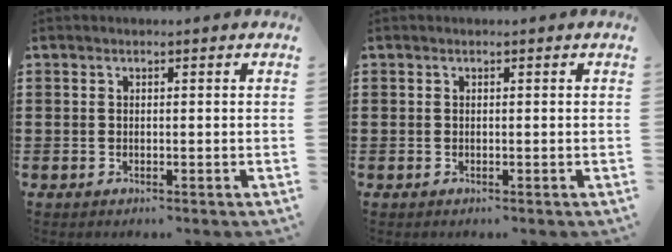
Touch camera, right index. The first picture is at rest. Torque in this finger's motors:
{"motor_torque": [0.11, 0.10, 0.07, 0.00]}